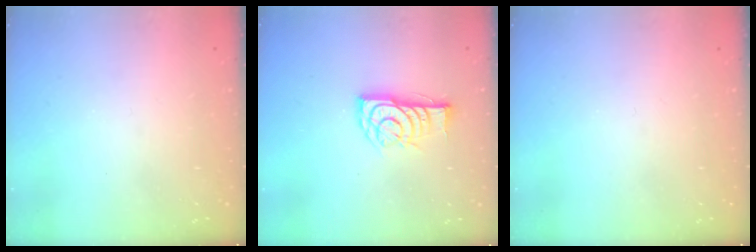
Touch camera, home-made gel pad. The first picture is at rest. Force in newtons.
{"total": 11.5, "press": 11.4, "slide": 0.5}
{"total": 0.0}